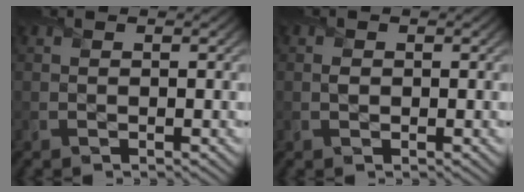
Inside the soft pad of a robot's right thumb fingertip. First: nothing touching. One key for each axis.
{"total": 0.6, "fx": 0.0, "fy": 0.6, "fz": 0.2, "tx": -0.005, "ty": -0.004, "tz": -0.001}